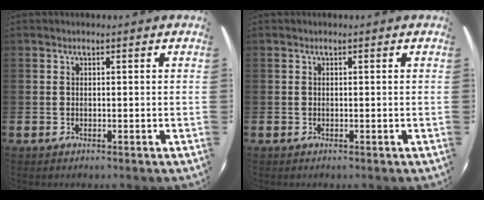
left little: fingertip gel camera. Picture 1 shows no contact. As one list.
[{"total": 0.0}]